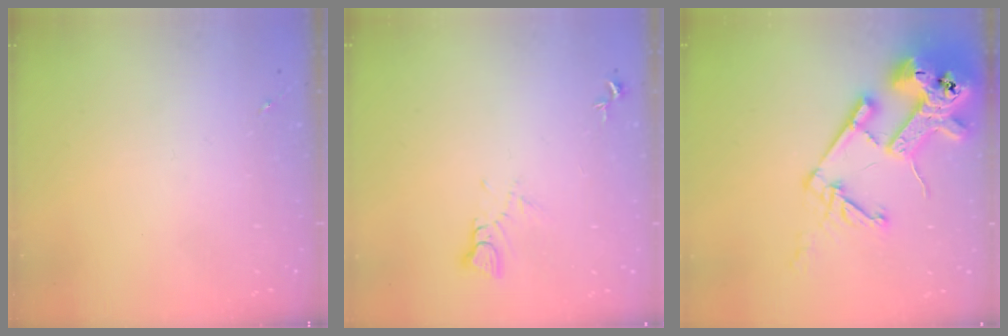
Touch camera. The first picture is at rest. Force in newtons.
{"total": 3.5, "press": 3.4, "slide": 0.3}
{"total": 21.7, "press": 21.5, "slide": 2.7}